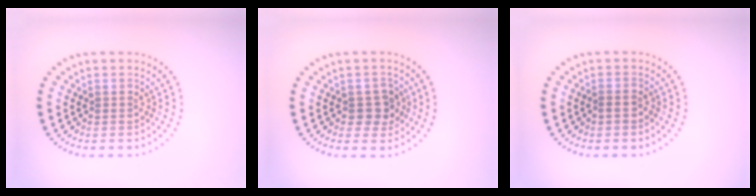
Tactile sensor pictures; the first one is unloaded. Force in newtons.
{"total": 2.3, "press": 2.1, "slide": 0.9}
{"total": 0.5, "press": 0.3, "slide": 0.4}